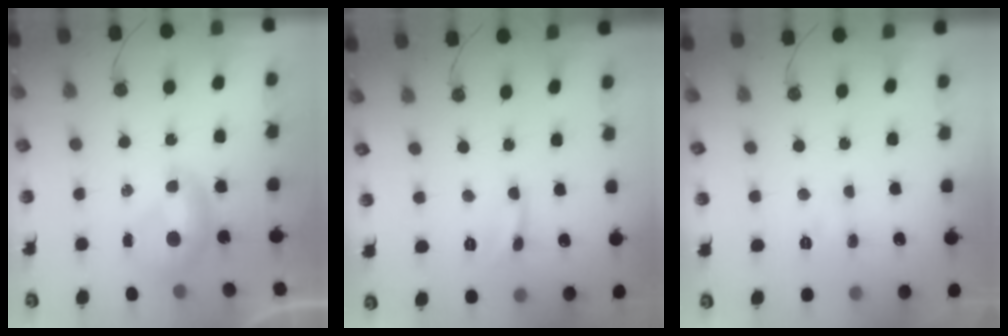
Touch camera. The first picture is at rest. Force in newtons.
{"total": 0.0}
{"total": 1.6, "press": 1.6, "slide": 0.4}